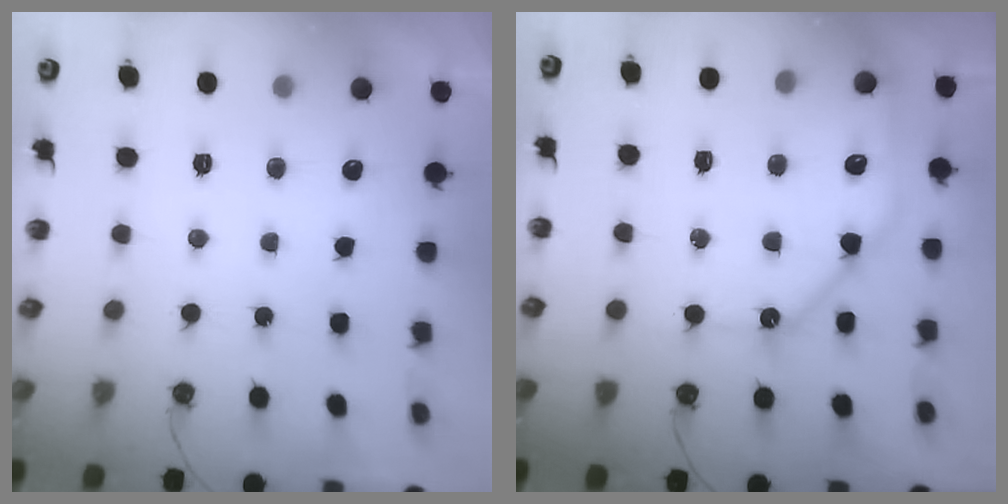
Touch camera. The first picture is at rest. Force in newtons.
{"total": 12.3, "press": 12.2, "slide": 1.6}